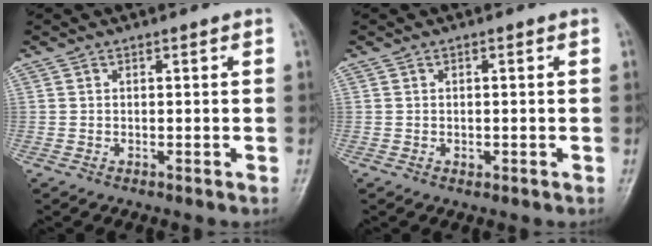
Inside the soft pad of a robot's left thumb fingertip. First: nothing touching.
{"total": 0.9, "force": [-0.2, 0.7, 0.6], "torque": [-0.004, 0.000, -0.001]}